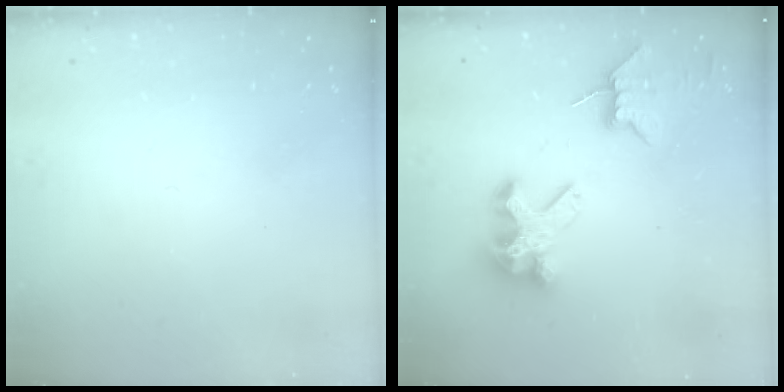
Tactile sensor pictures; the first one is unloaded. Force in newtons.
{"total": 6.6, "press": 6.6, "slide": 0.7}